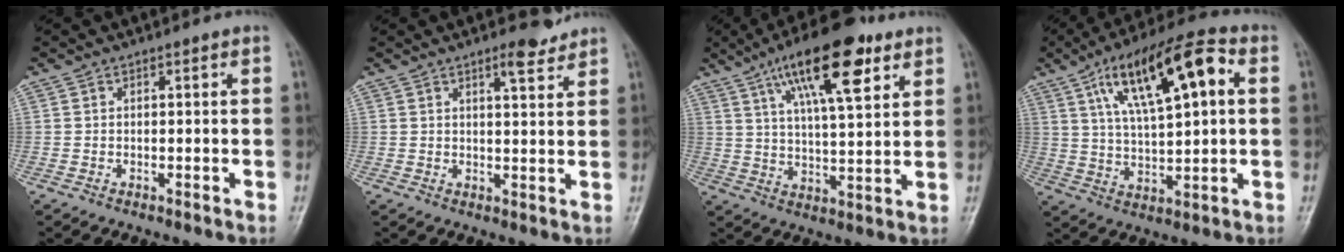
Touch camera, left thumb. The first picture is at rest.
{"total": 4.1, "force": [3.2, 1.0, 2.5], "torque": [-0.031, -0.024, 0.047]}
{"total": 17.3, "force": [9.1, 5.6, 13.7], "torque": [-0.200, -0.024, 0.149]}
{"total": 18.1, "force": [6.0, 6.2, 16.0], "torque": [-0.255, 0.013, 0.097]}